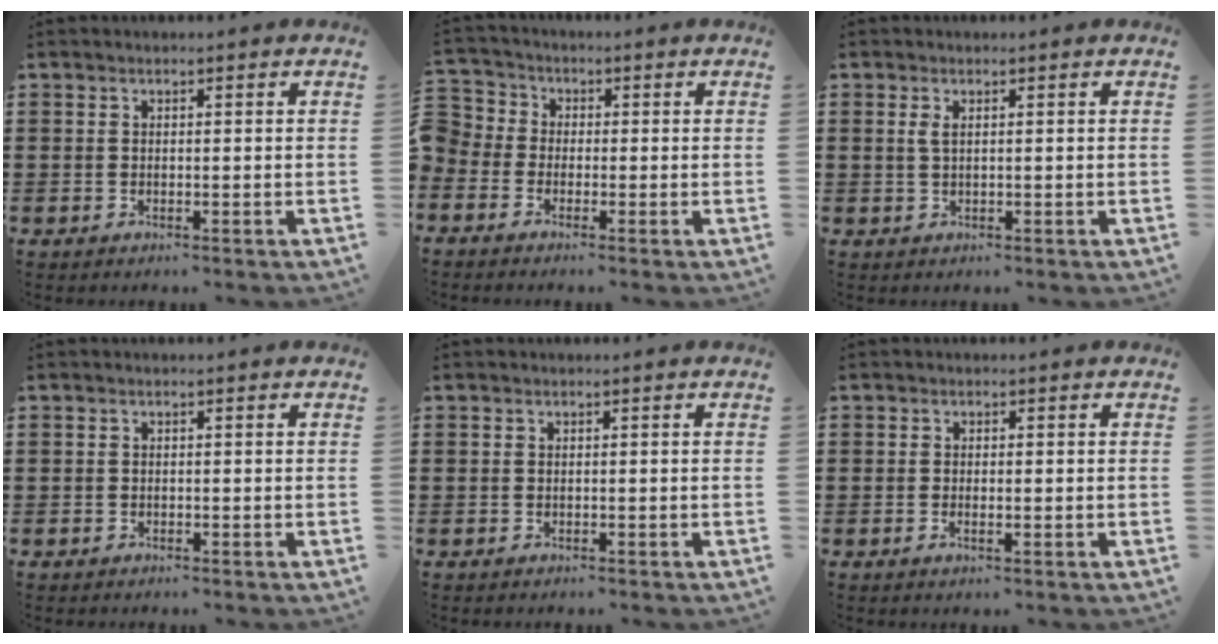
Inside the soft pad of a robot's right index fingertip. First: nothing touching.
{"total": 2.4, "force": [-1.5, 1.9, -0.1], "torque": [-0.020, 0.004, -0.039]}
{"total": 1.3, "force": [0.5, 0.4, 1.2], "torque": [-0.024, 0.004, 0.007]}
{"total": 0.5, "force": [-0.4, 0.2, 0.0], "torque": [-0.001, 0.002, -0.010]}
{"total": 0.0}
{"total": 1.0, "force": [-0.1, 0.3, 0.9], "torque": [-0.017, -0.001, -0.002]}